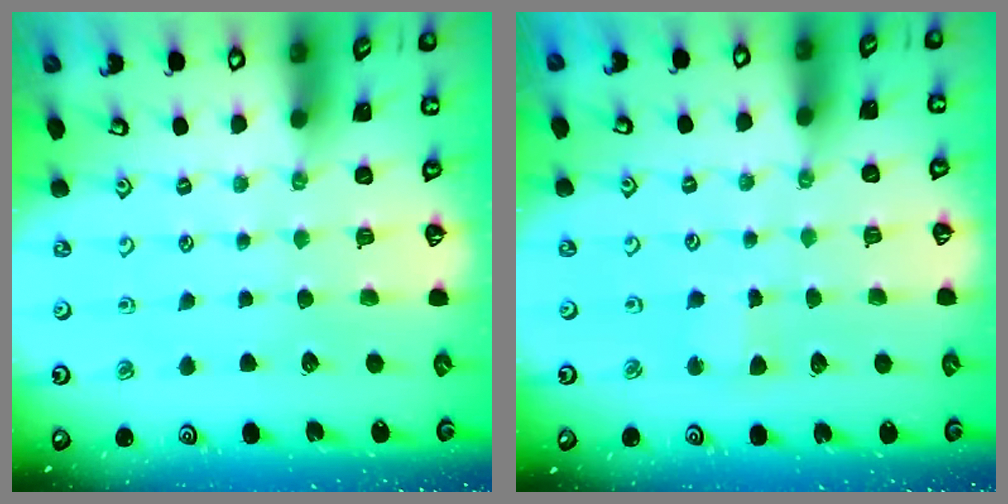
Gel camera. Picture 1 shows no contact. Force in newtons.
{"total": 2.6, "press": 2.6, "slide": 0.3}